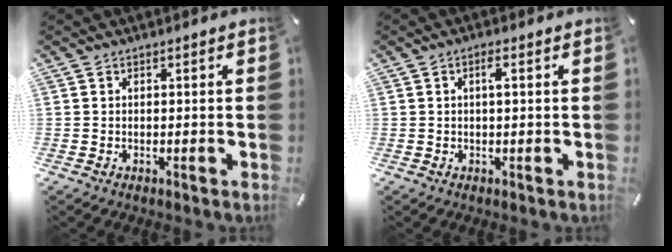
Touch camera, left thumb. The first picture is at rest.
{"total": 2.4, "force": [0.5, 0.7, 2.2], "torque": [-0.044, 0.005, 0.007]}